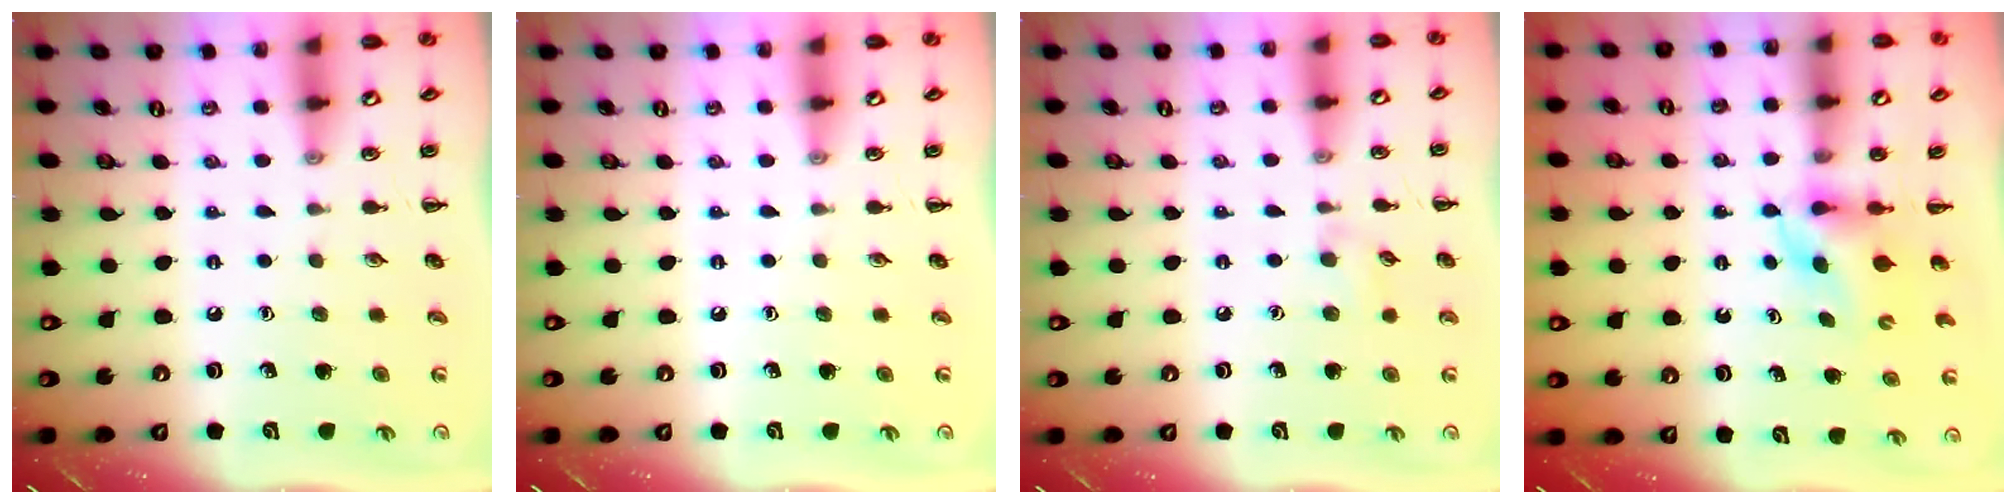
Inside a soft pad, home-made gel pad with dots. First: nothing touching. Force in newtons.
{"total": 0.0}
{"total": 5.8, "press": 5.4, "slide": 2.1}
{"total": 4.1, "press": 4.0, "slide": 1.0}